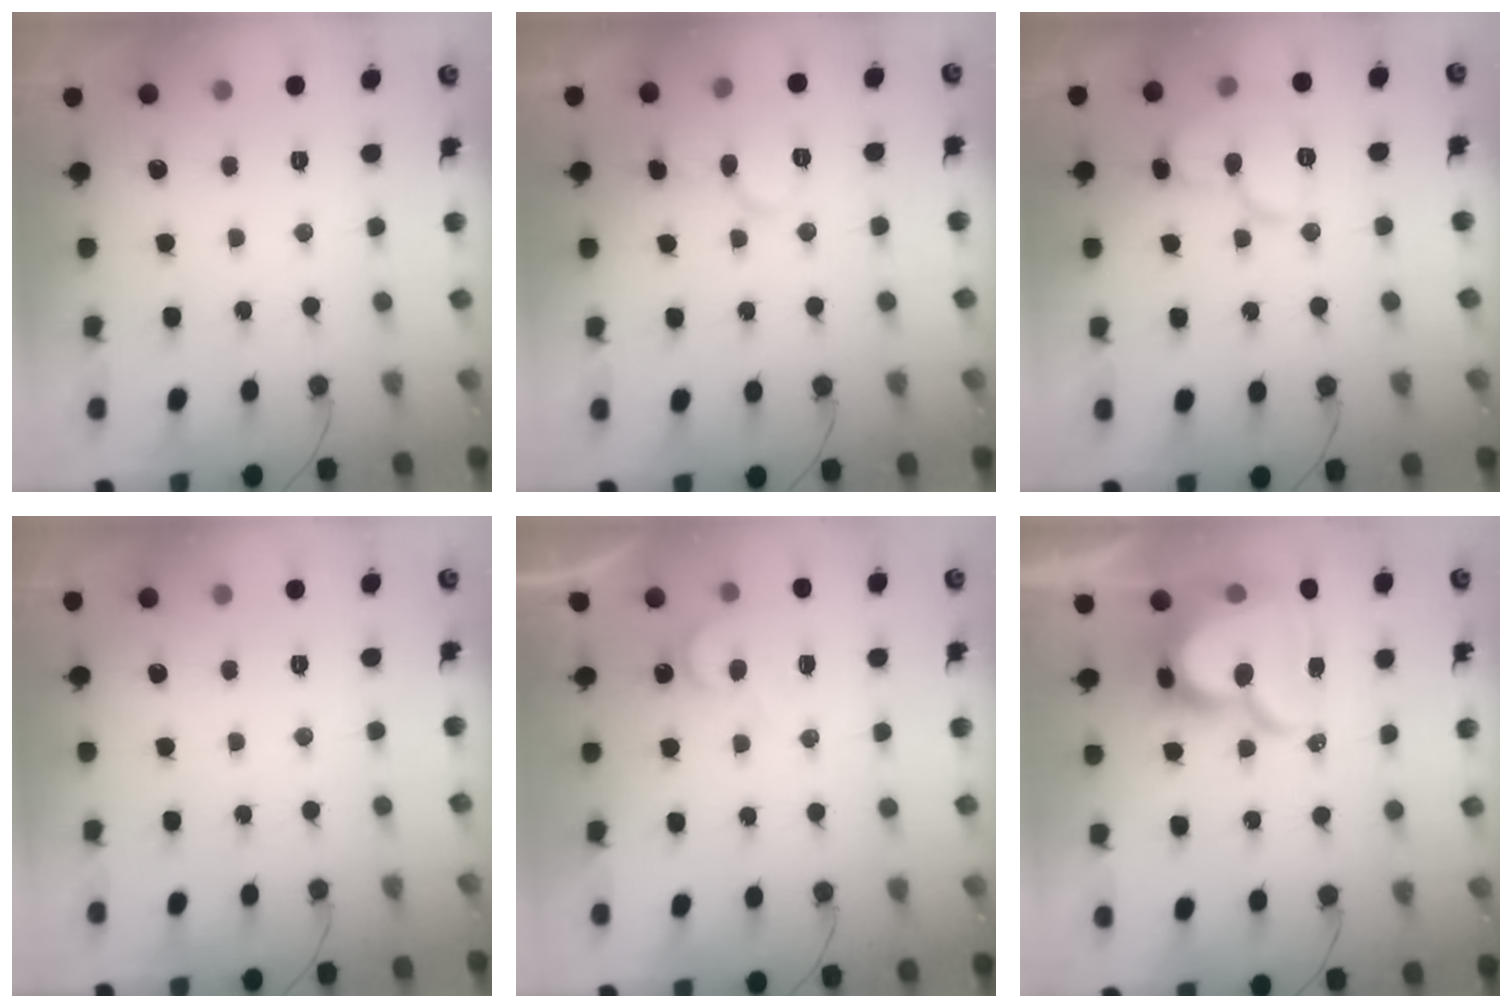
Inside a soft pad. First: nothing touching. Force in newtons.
{"total": 7.7, "press": 7.7, "slide": 0.2}
{"total": 11.4, "press": 11.3, "slide": 1.2}
{"total": 0.0}
{"total": 8.1, "press": 8.0, "slide": 0.3}
{"total": 18.7, "press": 18.6, "slide": 1.9}